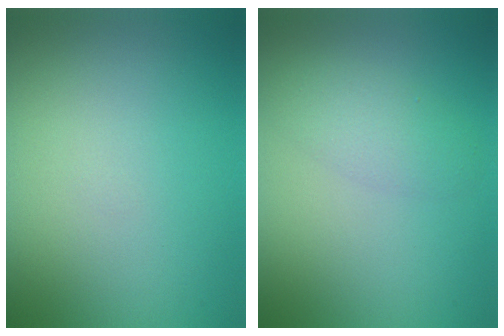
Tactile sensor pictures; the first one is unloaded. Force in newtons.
{"total": 2.4, "press": 2.4, "slide": 0.2}